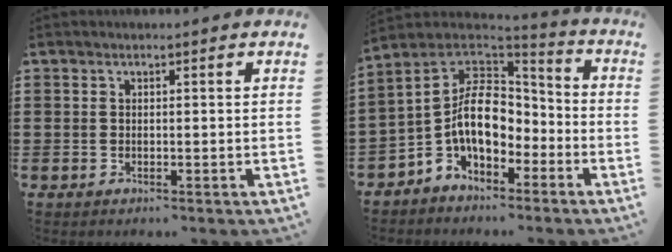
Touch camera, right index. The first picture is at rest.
{"total": 11.1, "force": [-2.1, 6.9, 8.4], "torque": [-0.192, -0.003, -0.049]}